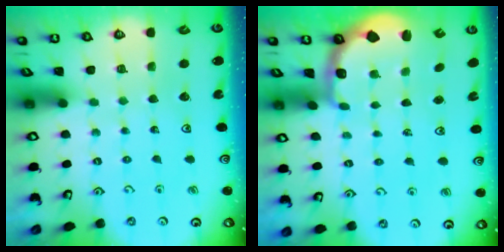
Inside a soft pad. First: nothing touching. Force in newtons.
{"total": 2.2, "press": 1.5, "slide": 1.6}